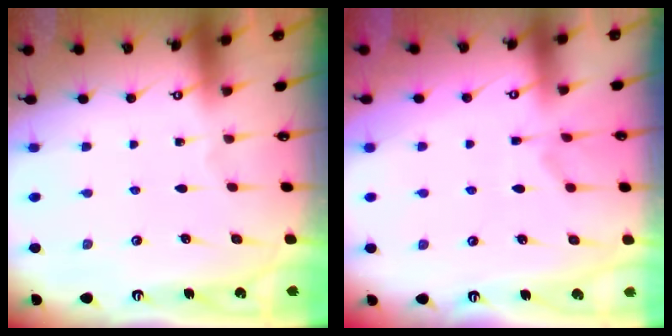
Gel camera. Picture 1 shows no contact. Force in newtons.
{"total": 1.3, "press": 0.5, "slide": 1.2}